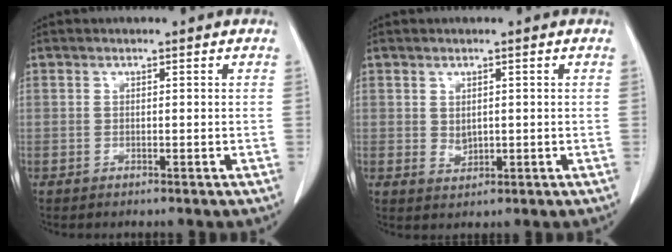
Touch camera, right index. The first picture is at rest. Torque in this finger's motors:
{"motor_torque": [0.08, -0.02, 0.05, 0.01]}